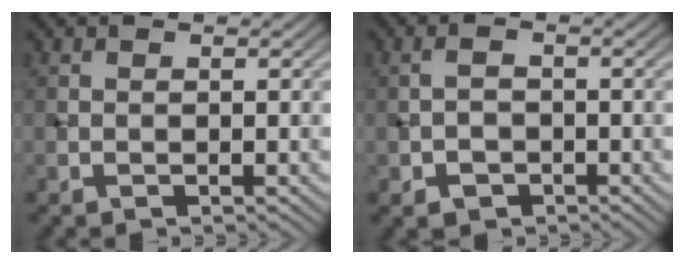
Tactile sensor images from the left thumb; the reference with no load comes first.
{"total": 2.6, "force": [-1.4, 1.7, 1.4], "torque": [-0.027, -0.002, -0.026]}